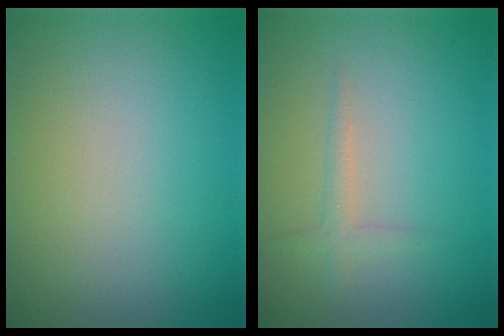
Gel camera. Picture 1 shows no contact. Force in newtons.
{"total": 1.3, "press": 1.3, "slide": 0.1}